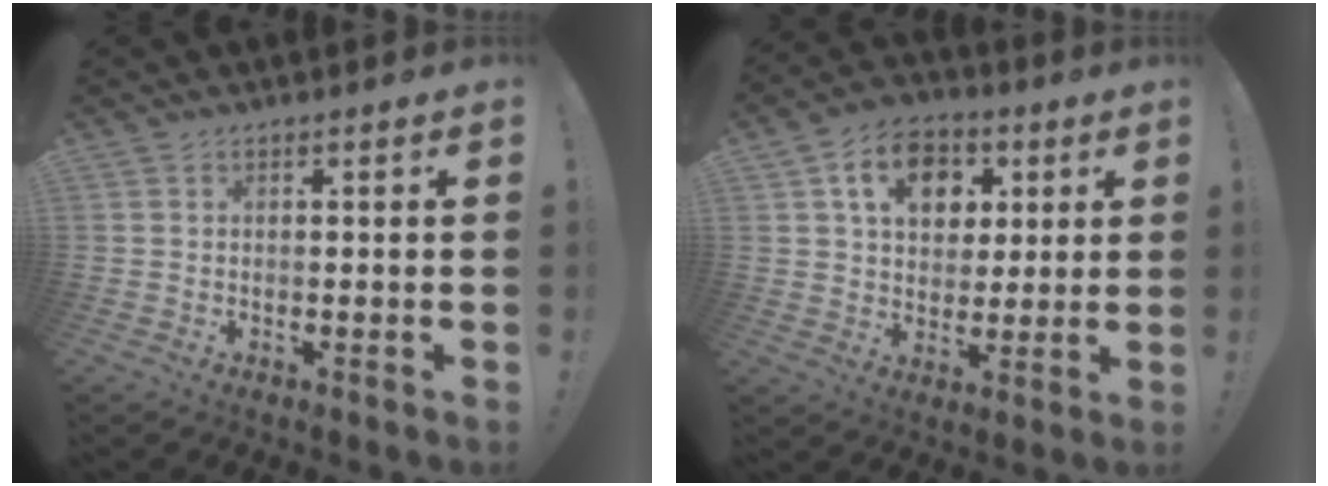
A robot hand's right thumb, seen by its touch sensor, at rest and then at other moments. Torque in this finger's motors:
{"motor_torque": [0.58, 2.74, 0.35, -0.01, 0.39]}